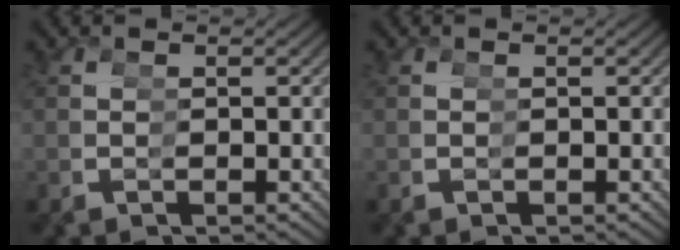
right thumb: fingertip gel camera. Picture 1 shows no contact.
{"total": 0.0}